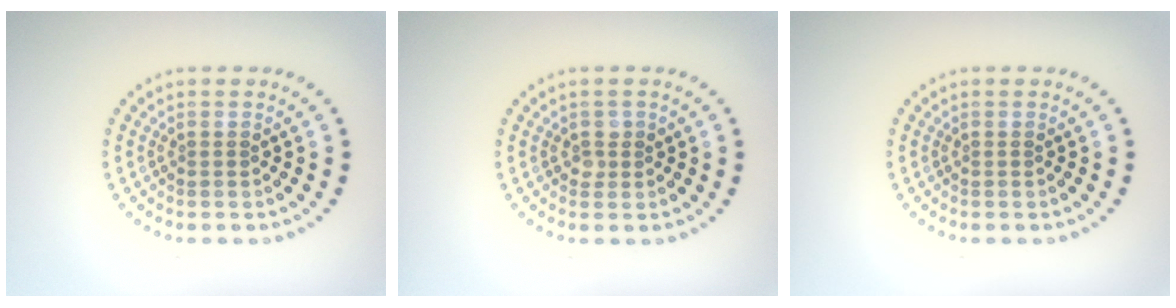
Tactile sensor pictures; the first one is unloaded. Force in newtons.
{"total": 1.1, "press": 1.0, "slide": 0.3}
{"total": 0.0}